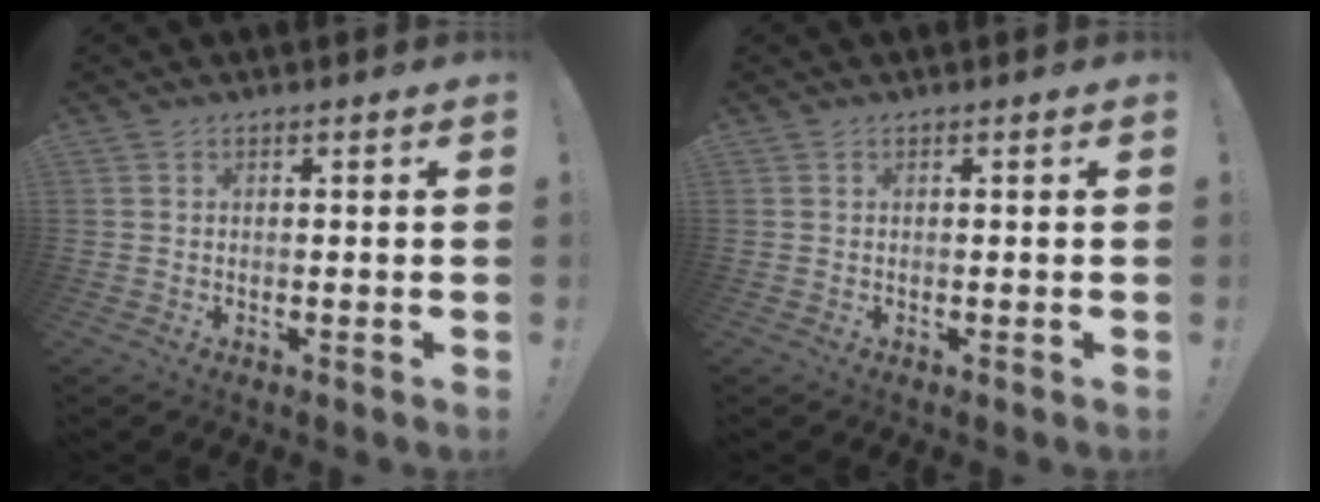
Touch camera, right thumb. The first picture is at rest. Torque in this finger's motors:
{"motor_torque": [0.00, 0.00, 0.01, -0.01, 0.00]}